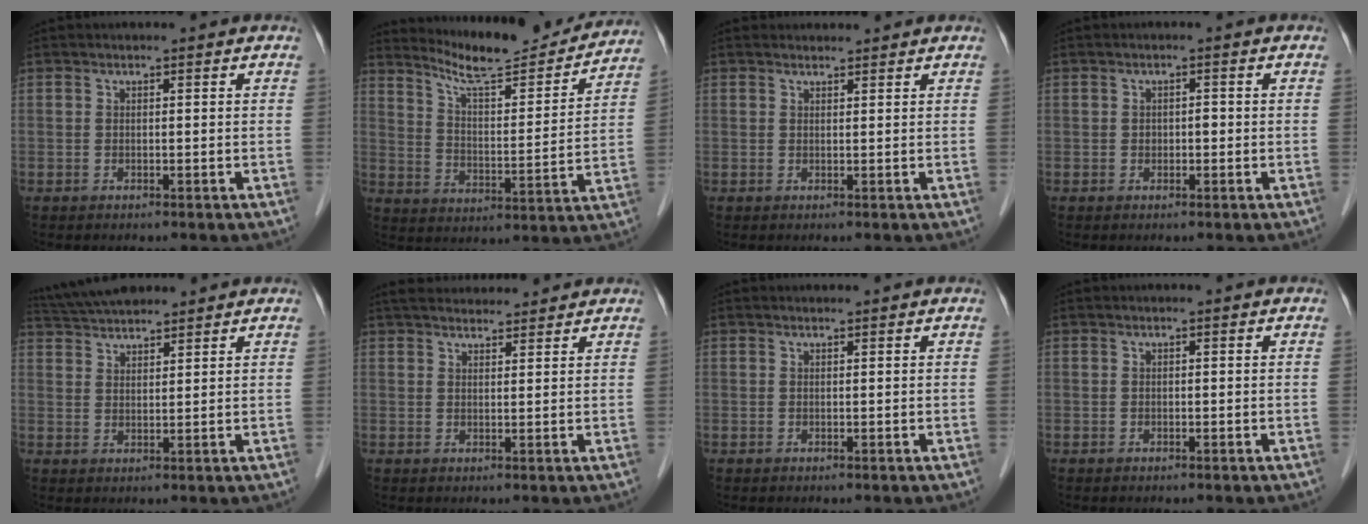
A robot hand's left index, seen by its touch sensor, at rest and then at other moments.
{"total": 15.1, "force": [14.4, 1.1, 4.5], "torque": [-0.077, -0.015, 0.213]}
{"total": 1.6, "force": [1.6, 0.3, 0.1], "torque": [-0.010, 0.012, 0.028]}
{"total": 1.1, "force": [-0.1, 0.7, 0.8], "torque": [-0.010, 0.002, -0.002]}
{"total": 8.8, "force": [8.1, 1.5, 3.2], "torque": [-0.064, 0.036, 0.145]}
{"total": 9.5, "force": [8.9, 1.7, 2.9], "torque": [-0.046, 0.032, 0.130]}
{"total": 0.7, "force": [0.7, 0.0, 0.1], "torque": [-0.007, 0.007, 0.012]}
{"total": 0.0}